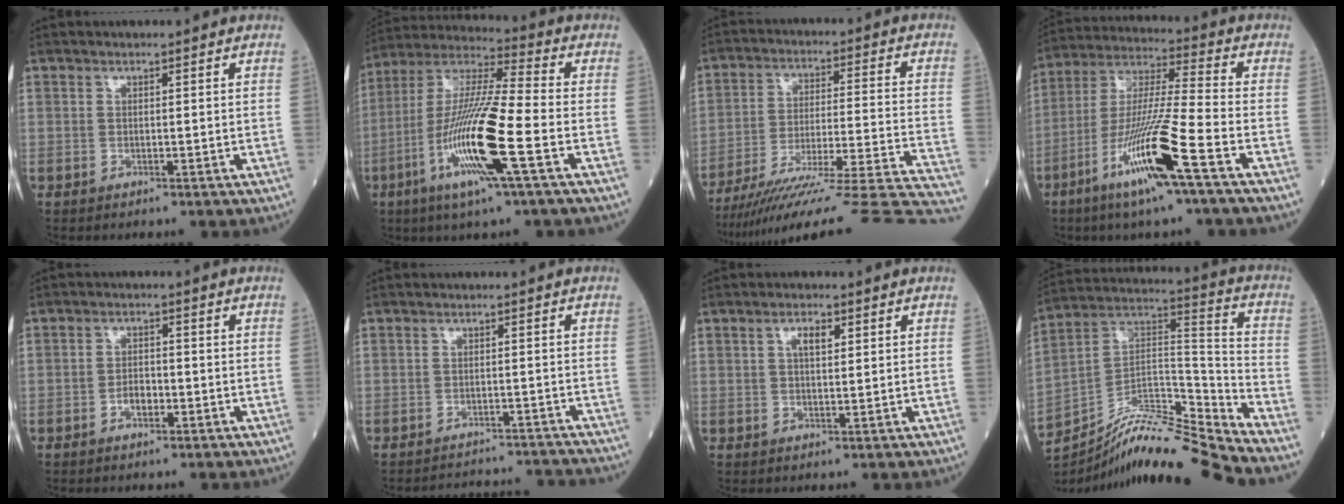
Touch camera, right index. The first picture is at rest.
{"total": 16.9, "force": [-5.7, 0.4, 15.9], "torque": [-0.327, -0.017, -0.110]}
{"total": 30.3, "force": [-27.1, -1.0, 13.6], "torque": [-0.116, -0.039, -0.382]}
{"total": 14.9, "force": [-7.2, -0.6, 13.1], "torque": [-0.268, -0.020, -0.134]}
{"total": 2.5, "force": [-1.0, 1.4, 1.9], "torque": [-0.034, 0.005, -0.017]}
{"total": 8.3, "force": [-8.3, 0.5, 0.0], "torque": [0.002, 0.013, -0.101]}
{"total": 2.6, "force": [1.1, 0.9, 2.2], "torque": [-0.042, 0.002, 0.019]}
{"total": 17.4, "force": [-16.2, -0.7, 6.1], "torque": [-0.105, 0.045, -0.285]}